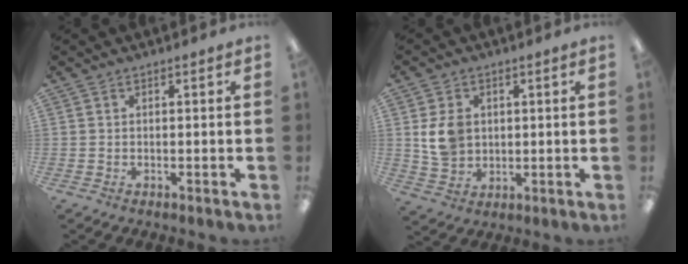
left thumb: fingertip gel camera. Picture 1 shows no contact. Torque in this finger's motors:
{"motor_torque": [1.06, 1.00, 0.92, -0.50, 0.06]}